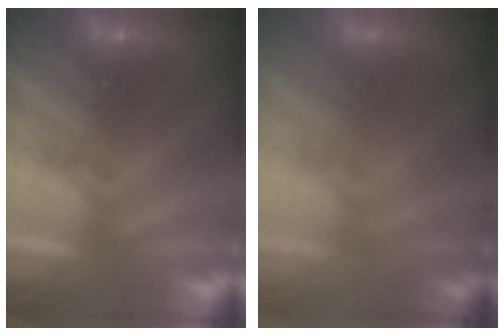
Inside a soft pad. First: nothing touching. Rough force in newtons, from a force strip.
{"total": 2.9}